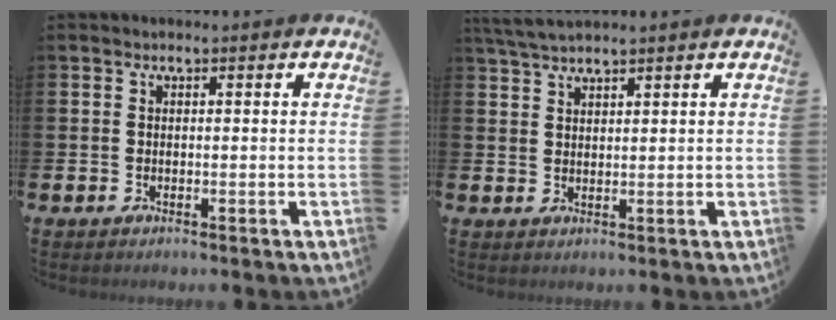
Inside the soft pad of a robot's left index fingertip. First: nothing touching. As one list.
[{"total": 3.3, "force": [3.1, 0.4, 1.2], "torque": [-0.033, -0.003, 0.059]}]